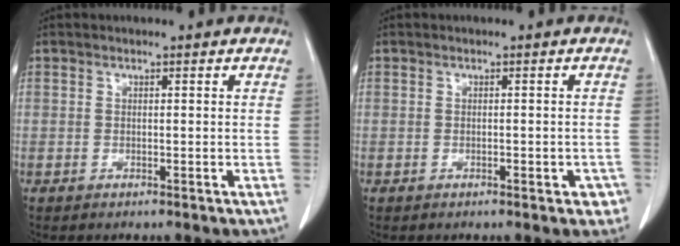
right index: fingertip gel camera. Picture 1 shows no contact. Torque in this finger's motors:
{"motor_torque": [-0.01, 0.02, 0.00, 0.00]}